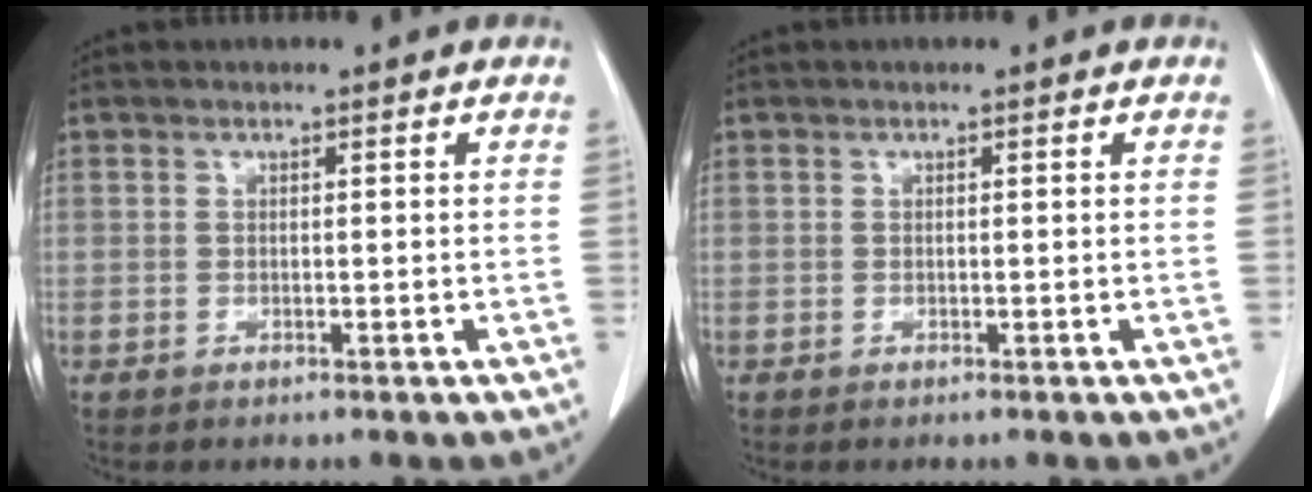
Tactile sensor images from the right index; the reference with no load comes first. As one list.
[{"total": 0.0}]